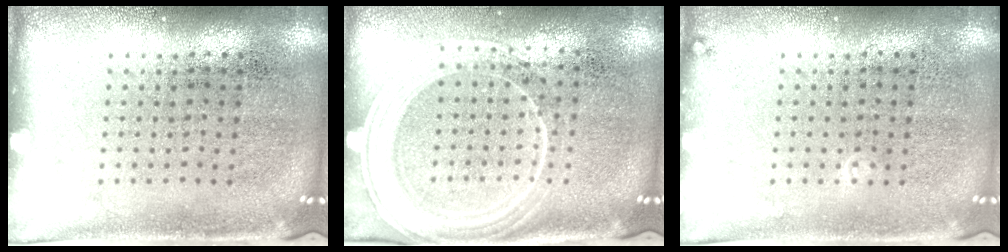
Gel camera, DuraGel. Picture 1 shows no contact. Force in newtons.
{"total": 2.0, "press": 1.9, "slide": 0.7}
{"total": 0.7, "press": 0.7, "slide": 0.1}